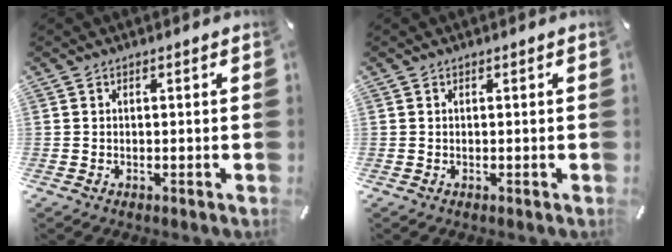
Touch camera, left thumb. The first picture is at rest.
{"total": 0.0}